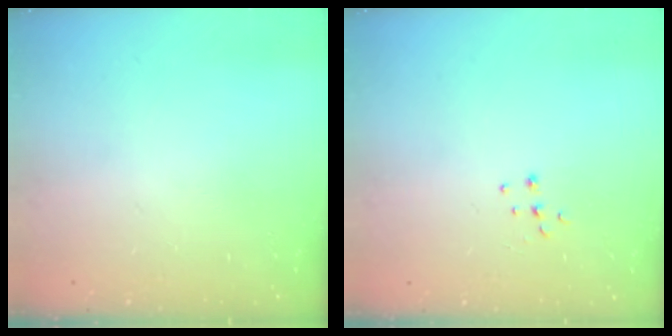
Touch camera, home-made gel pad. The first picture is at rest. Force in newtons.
{"total": 5.2, "press": 5.1, "slide": 0.4}